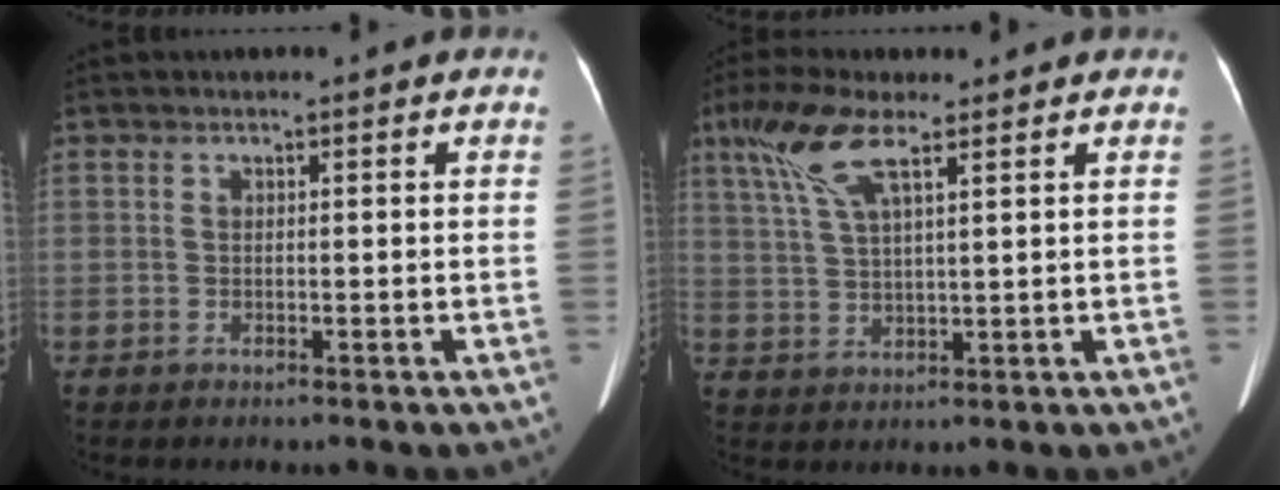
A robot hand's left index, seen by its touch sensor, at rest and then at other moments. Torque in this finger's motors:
{"motor_torque": [0.10, -0.26, 0.45, 0.17]}